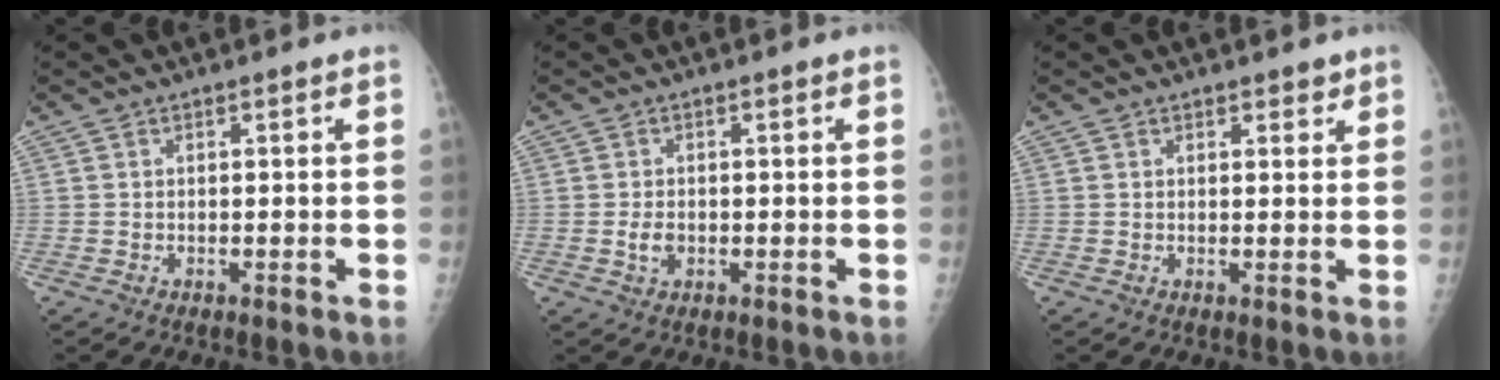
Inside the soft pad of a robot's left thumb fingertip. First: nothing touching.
{"total": 2.4, "force": [-0.3, 1.7, 1.6], "torque": [-0.024, 0.001, -0.005]}
{"total": 1.7, "force": [1.3, 1.0, 0.6], "torque": [0.011, -0.007, 0.014]}